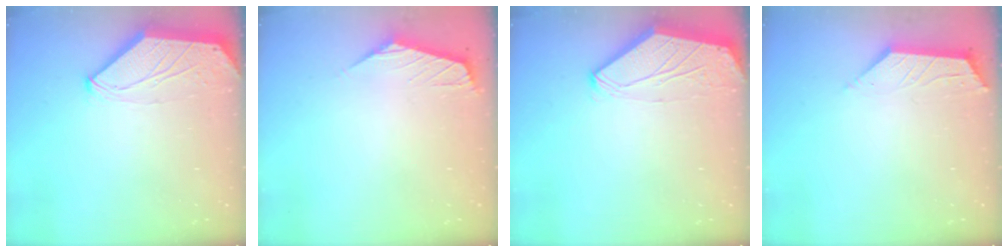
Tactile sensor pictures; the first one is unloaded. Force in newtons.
{"total": 1.3, "press": 1.2, "slide": 0.5}
{"total": 0.0}
{"total": 3.0, "press": 2.9, "slide": 0.5}